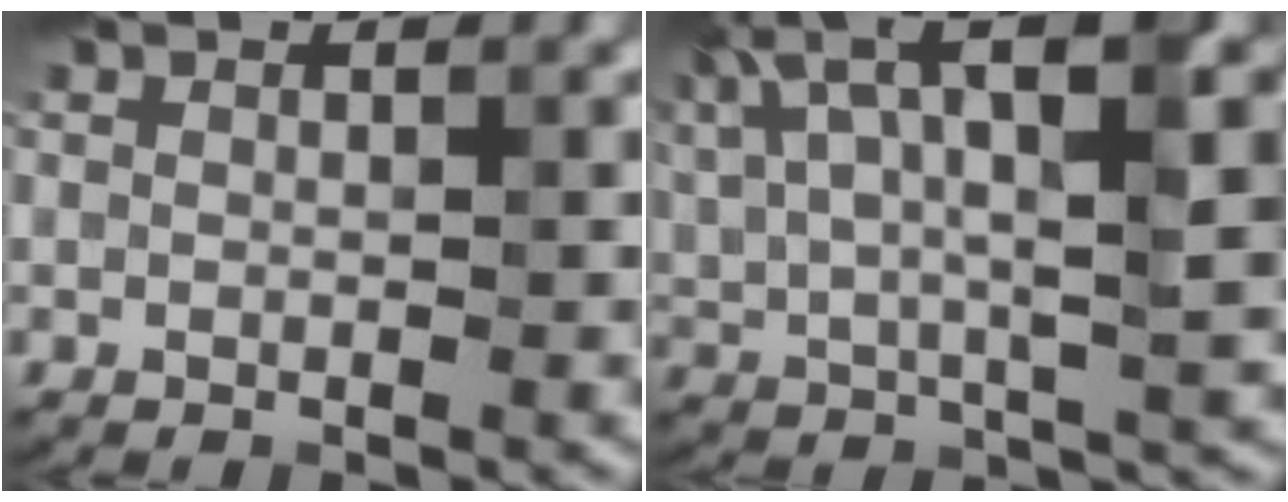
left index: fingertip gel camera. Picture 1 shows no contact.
{"total": 13.1, "force": [6.2, 3.7, 10.9], "torque": [-0.205, 0.027, 0.104]}